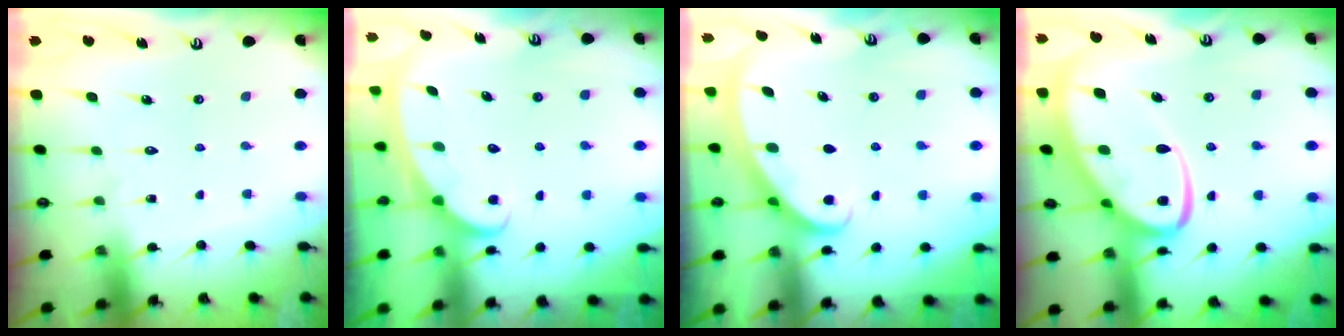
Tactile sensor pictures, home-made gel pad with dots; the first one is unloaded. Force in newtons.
{"total": 2.5, "press": 2.5, "slide": 0.4}
{"total": 2.6, "press": 2.6, "slide": 0.4}
{"total": 14.3, "press": 14.3, "slide": 1.3}